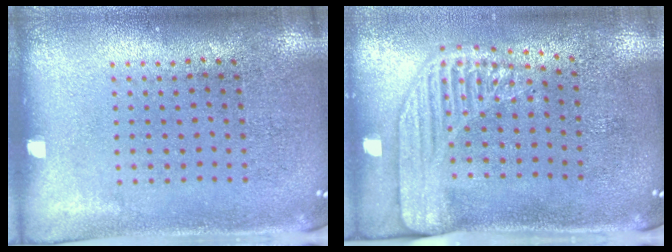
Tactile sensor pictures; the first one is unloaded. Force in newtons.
{"total": 2.2, "press": 1.7, "slide": 1.3}